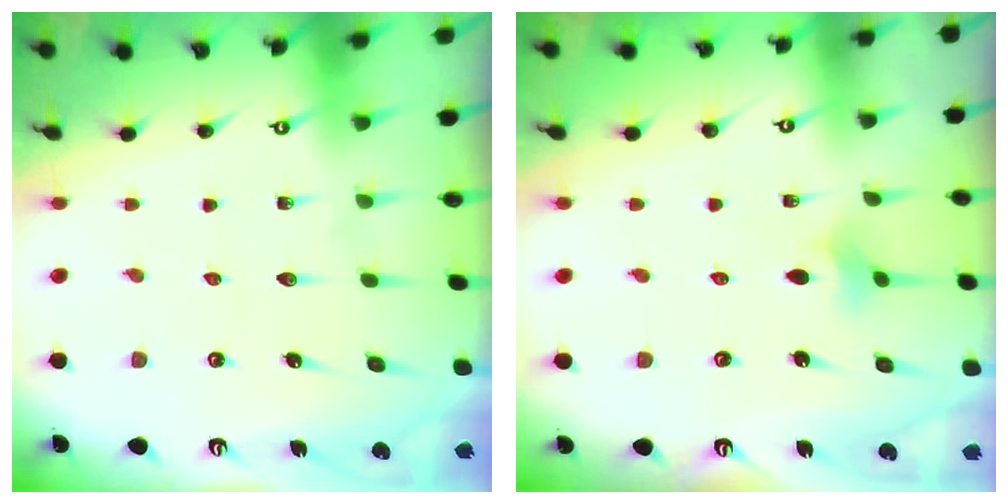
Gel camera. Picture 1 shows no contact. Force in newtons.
{"total": 2.4, "press": 2.4, "slide": 0.5}